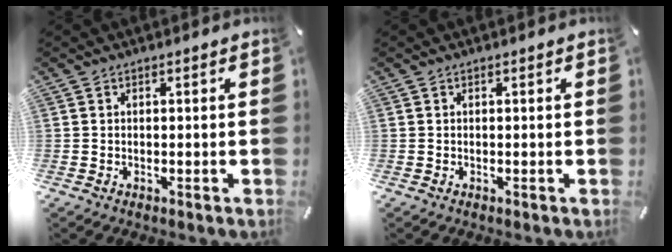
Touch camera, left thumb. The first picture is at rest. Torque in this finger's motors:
{"motor_torque": [-0.03, -0.03, -0.08, 0.13, 0.00]}